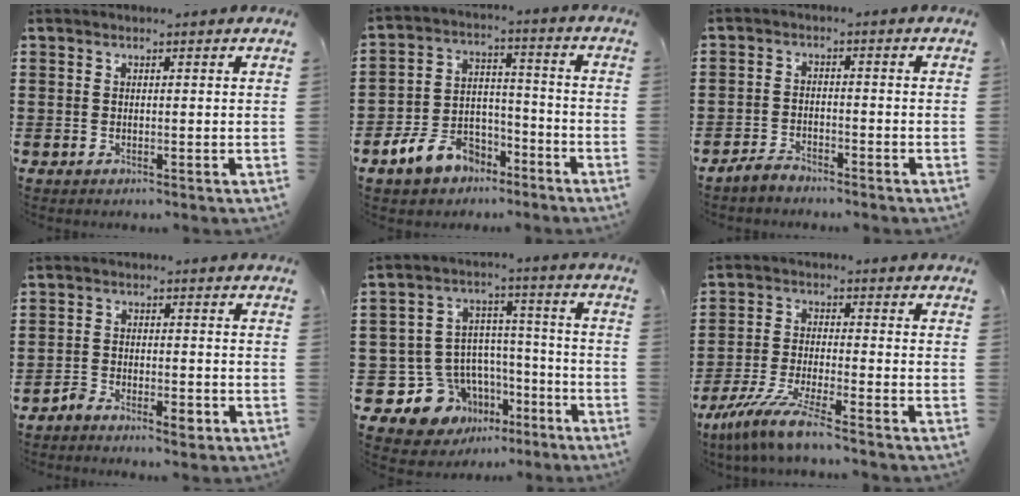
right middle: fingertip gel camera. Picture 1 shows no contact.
{"total": 8.4, "force": [-6.5, 4.4, 3.0], "torque": [-0.071, 0.028, -0.129]}
{"total": 2.6, "force": [-2.5, 0.7, 0.3], "torque": [-0.019, 0.003, -0.056]}
{"total": 3.0, "force": [-2.5, 1.0, 1.3], "torque": [-0.031, 0.003, -0.052]}
{"total": 10.5, "force": [-6.2, 8.2, 2.1], "torque": [-0.077, 0.007, -0.105]}
{"total": 7.4, "force": [-6.3, -0.3, 3.8], "torque": [-0.091, -0.018, -0.126]}